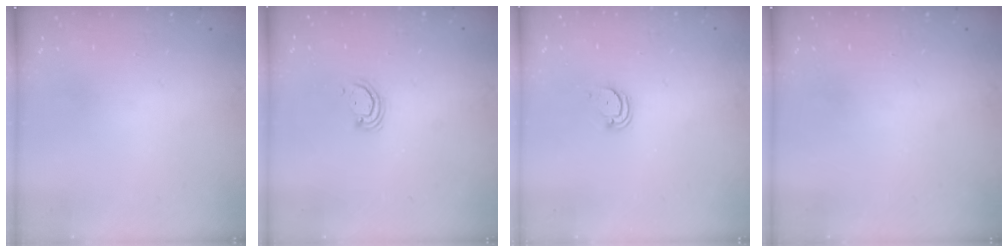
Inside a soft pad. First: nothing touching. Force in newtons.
{"total": 3.7, "press": 3.7, "slide": 0.3}
{"total": 2.1, "press": 2.1, "slide": 0.2}
{"total": 0.0}